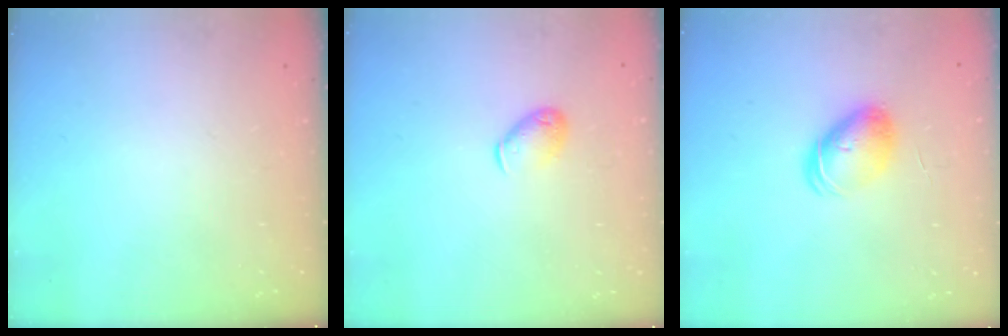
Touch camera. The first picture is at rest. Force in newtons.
{"total": 6.2, "press": 6.2, "slide": 0.9}
{"total": 7.5, "press": 7.5, "slide": 0.2}